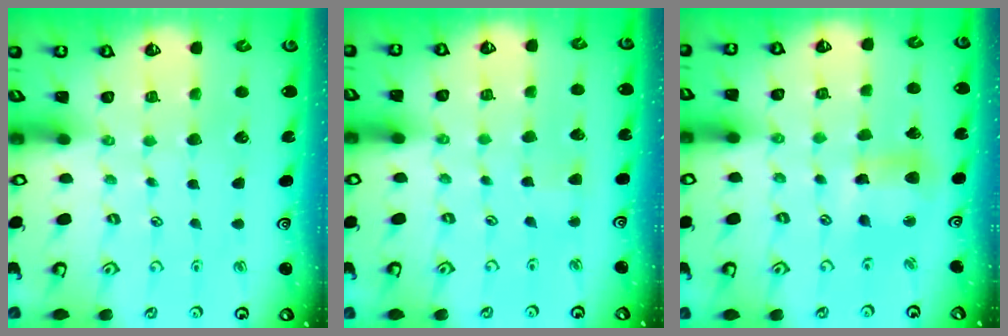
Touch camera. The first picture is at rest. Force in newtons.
{"total": 2.6, "press": 2.5, "slide": 0.5}
{"total": 9.0, "press": 8.9, "slide": 1.4}